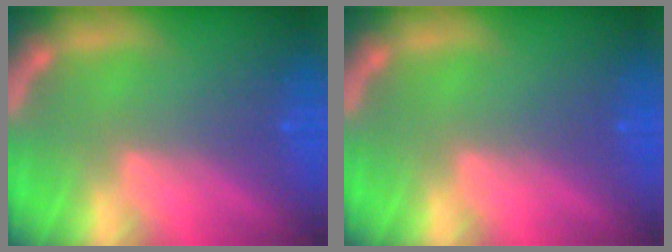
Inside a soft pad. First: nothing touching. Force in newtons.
{"total": 0.0}